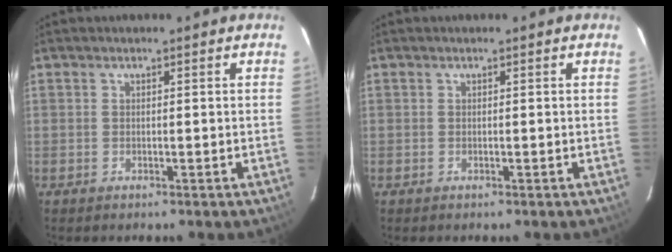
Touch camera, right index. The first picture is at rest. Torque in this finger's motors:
{"motor_torque": [-0.02, -0.02, 0.03, 0.00]}